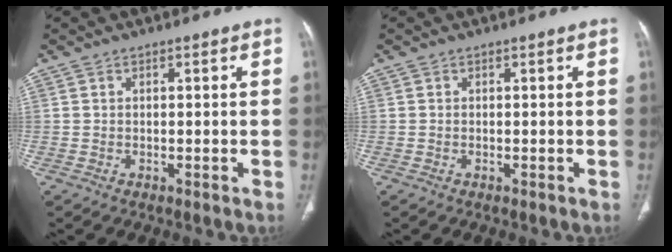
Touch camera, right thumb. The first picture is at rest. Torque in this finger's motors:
{"motor_torque": [-0.01, -0.15, 0.16, 0.23, -0.03]}